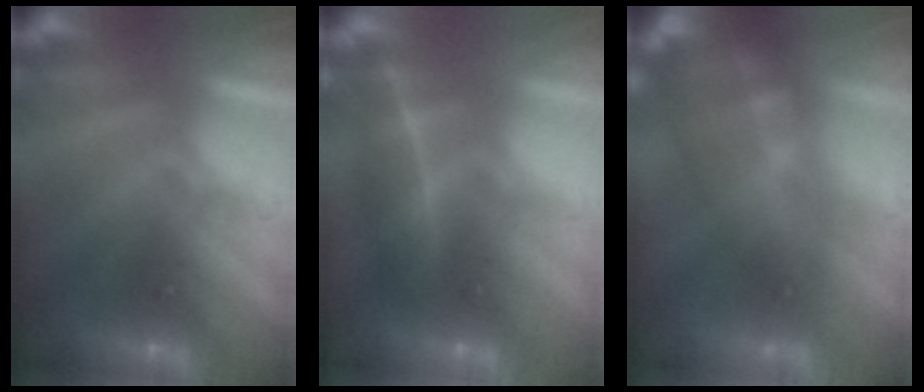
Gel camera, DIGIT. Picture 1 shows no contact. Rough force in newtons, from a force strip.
{"total": 1.9}
{"total": 7.5}